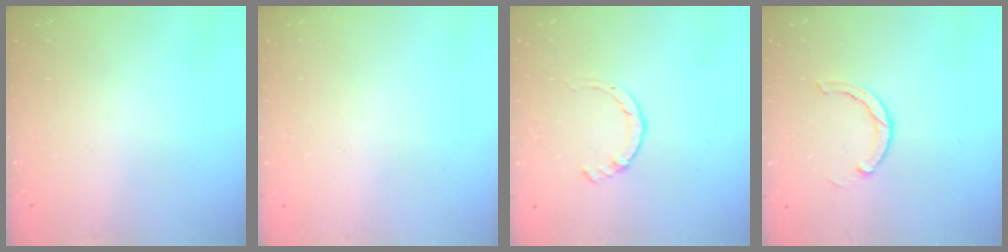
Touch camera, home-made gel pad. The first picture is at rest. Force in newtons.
{"total": 0.0}
{"total": 1.4, "press": 1.4, "slide": 0.3}
{"total": 3.0, "press": 3.0, "slide": 0.1}